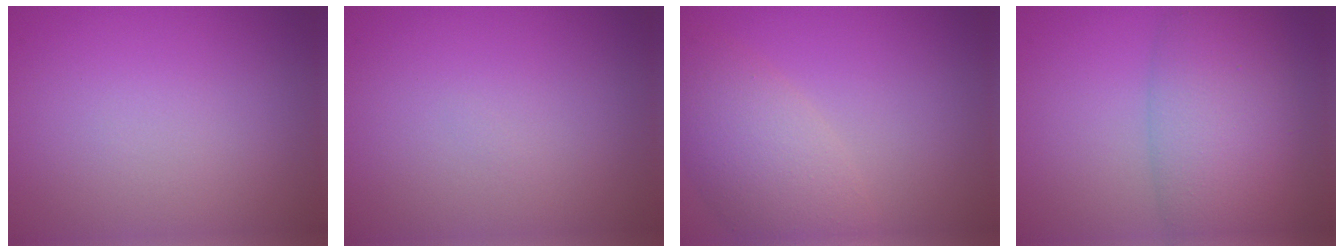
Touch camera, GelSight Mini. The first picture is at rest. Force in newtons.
{"total": 0.0}
{"total": 5.4, "press": 5.4, "slide": 0.4}
{"total": 7.7, "press": 7.7, "slide": 0.3}